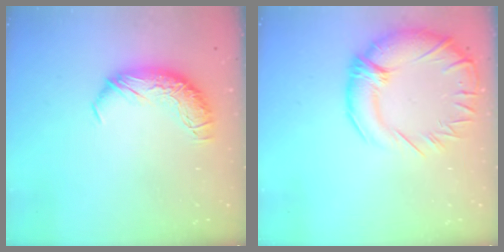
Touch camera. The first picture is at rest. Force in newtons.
{"total": 7.9, "press": 6.4, "slide": 4.7}